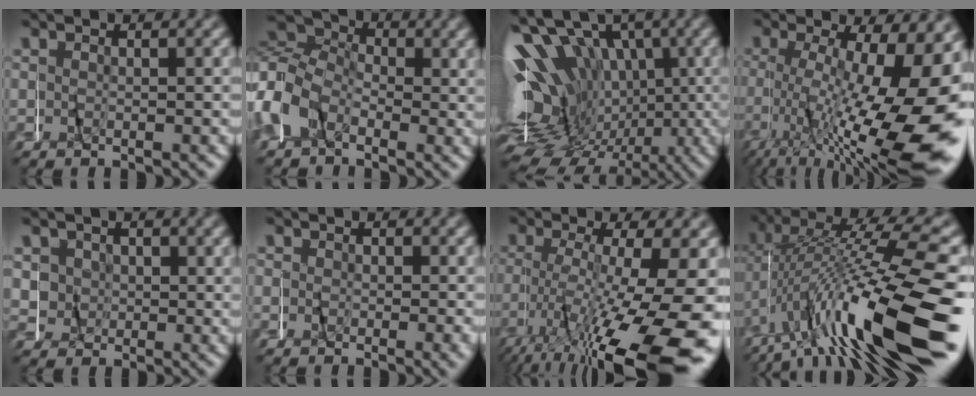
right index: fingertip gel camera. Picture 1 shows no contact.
{"total": 9.0, "force": [-0.9, 8.0, 3.9], "torque": [-0.087, -0.002, -0.033]}
{"total": 14.8, "force": [-2.1, 11.4, 9.1], "torque": [-0.188, -0.049, -0.025]}
{"total": 14.7, "force": [-1.8, 5.8, 13.3], "torque": [-0.178, -0.008, -0.017]}
{"total": 5.4, "force": [1.5, 5.1, 0.8], "torque": [-0.026, -0.002, 0.020]}
{"total": 1.1, "force": [0.1, 0.9, 0.7], "torque": [0.001, -0.004, 0.001]}
{"total": 11.6, "force": [-4.5, 3.9, 10.0], "torque": [-0.147, -0.019, -0.055]}
{"total": 11.9, "force": [-3.1, 4.1, 10.7], "torque": [-0.162, 0.013, -0.043]}